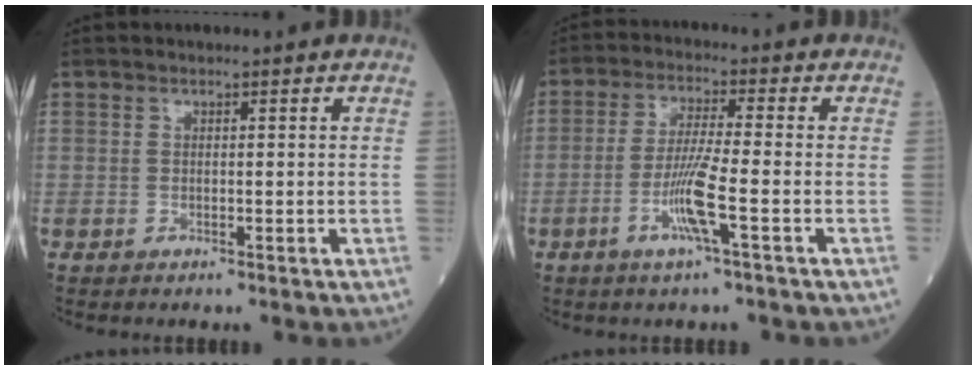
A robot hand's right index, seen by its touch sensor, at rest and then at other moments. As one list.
[{"total": 7.0, "force": [-2.6, -0.5, 6.5], "torque": [-0.129, -0.007, -0.053]}]